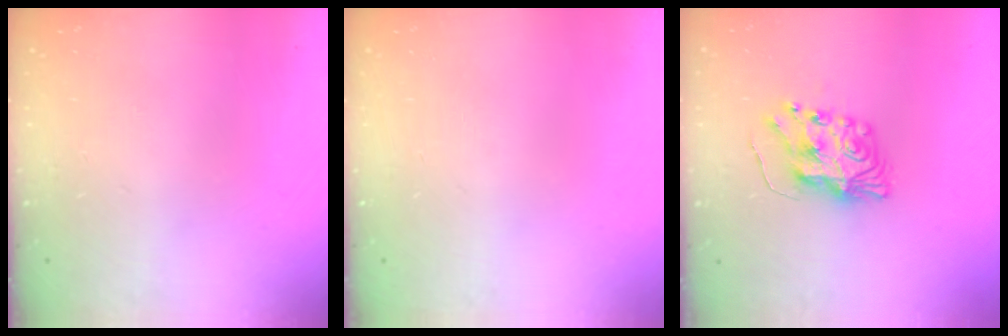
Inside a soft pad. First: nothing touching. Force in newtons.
{"total": 0.0}
{"total": 8.5, "press": 8.5, "slide": 0.4}